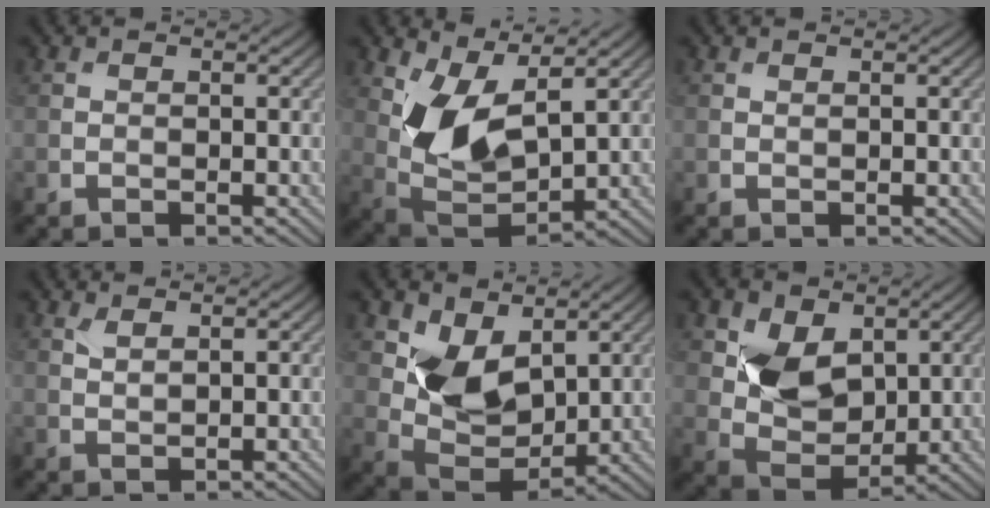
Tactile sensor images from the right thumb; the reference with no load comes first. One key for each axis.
{"total": 9.0, "fx": 3.4, "fy": 4.3, "fz": 7.0, "tx": -0.151, "ty": -0.012, "tz": 0.068}
{"total": 0.0}
{"total": 1.3, "fx": 1.0, "fy": 0.3, "fz": 0.7, "tx": -0.022, "ty": 0.000, "tz": 0.023}
{"total": 8.0, "fx": 3.4, "fy": 5.2, "fz": 5.1, "tx": -0.105, "ty": -0.016, "tz": 0.063}
{"total": 7.6, "fx": 2.5, "fy": 5.4, "fz": 4.8, "tx": -0.103, "ty": -0.012, "tz": 0.047}